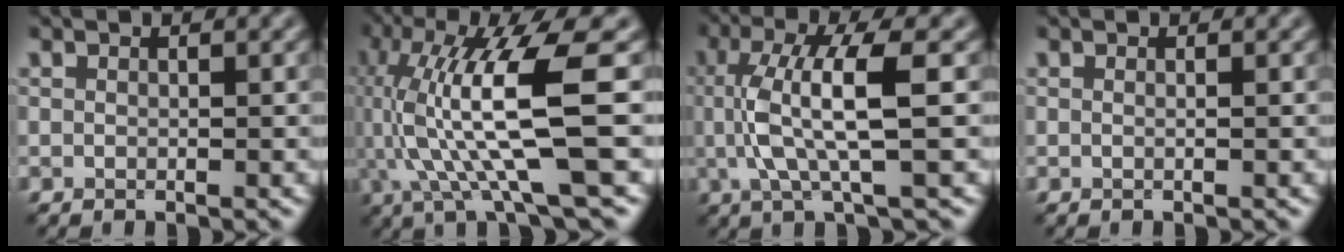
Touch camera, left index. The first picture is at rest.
{"total": 10.7, "force": [0.5, 2.4, 10.4], "torque": [-0.198, -0.005, 0.016]}
{"total": 6.7, "force": [0.4, 1.5, 6.5], "torque": [-0.135, 0.005, 0.011]}
{"total": 0.6, "force": [0.1, 0.2, 0.5], "torque": [-0.006, -0.001, -0.006]}